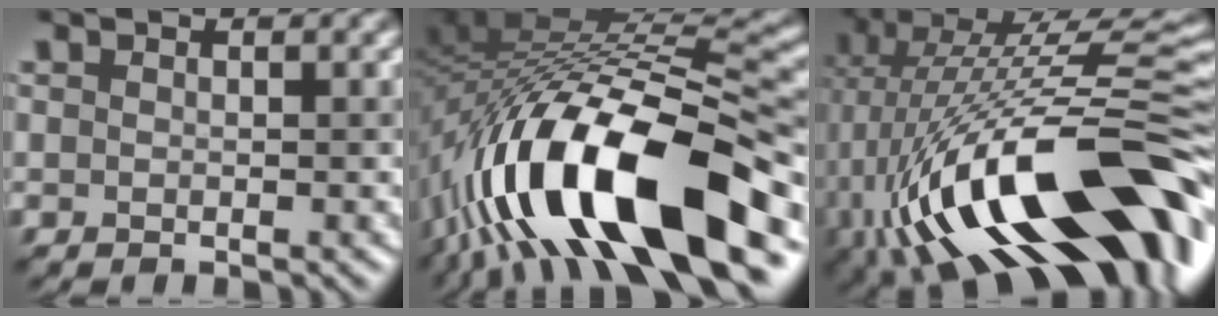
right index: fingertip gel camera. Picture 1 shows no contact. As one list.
[{"total": 16.2, "force": [-7.3, 5.8, 13.2], "torque": [-0.232, 0.017, -0.125]}, {"total": 18.1, "force": [-3.4, 7.5, 16.2], "torque": [-0.267, 0.020, -0.060]}]